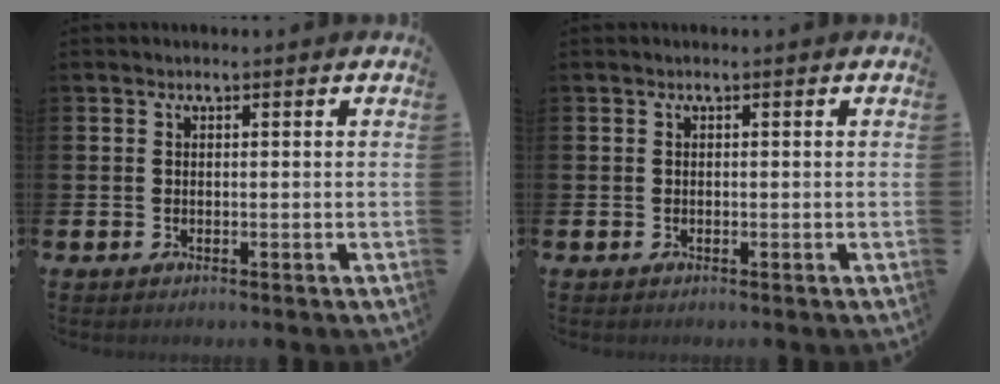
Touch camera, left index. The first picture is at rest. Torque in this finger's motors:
{"motor_torque": [-0.23, -0.01, -0.08, 0.01]}